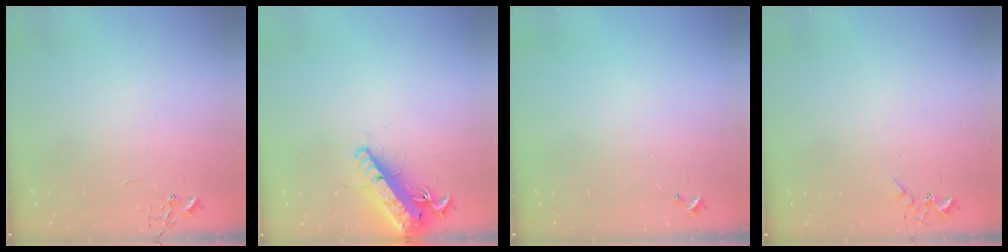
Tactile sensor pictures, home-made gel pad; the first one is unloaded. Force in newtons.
{"total": 17.1, "press": 16.8, "slide": 3.4}
{"total": 0.0}
{"total": 5.2, "press": 5.1, "slide": 0.9}